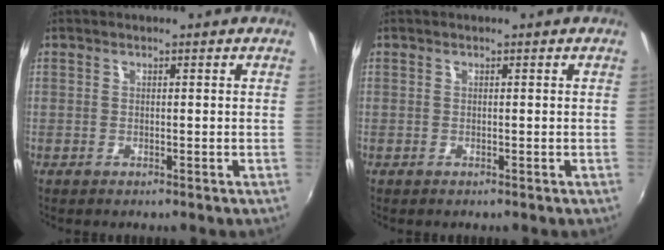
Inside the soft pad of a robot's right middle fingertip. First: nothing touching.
{"total": 0.0}